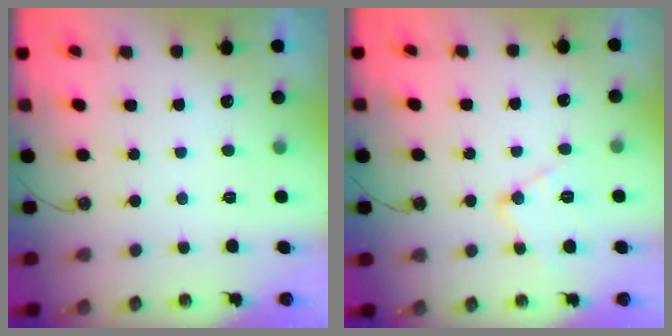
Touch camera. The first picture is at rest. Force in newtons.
{"total": 11.9, "press": 11.9, "slide": 0.8}